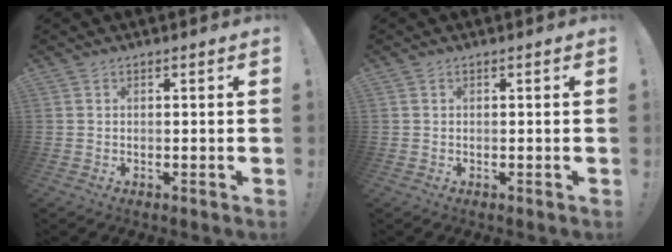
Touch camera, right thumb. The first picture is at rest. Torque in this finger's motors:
{"motor_torque": [0.02, -0.22, 0.04, -0.10, 0.00]}